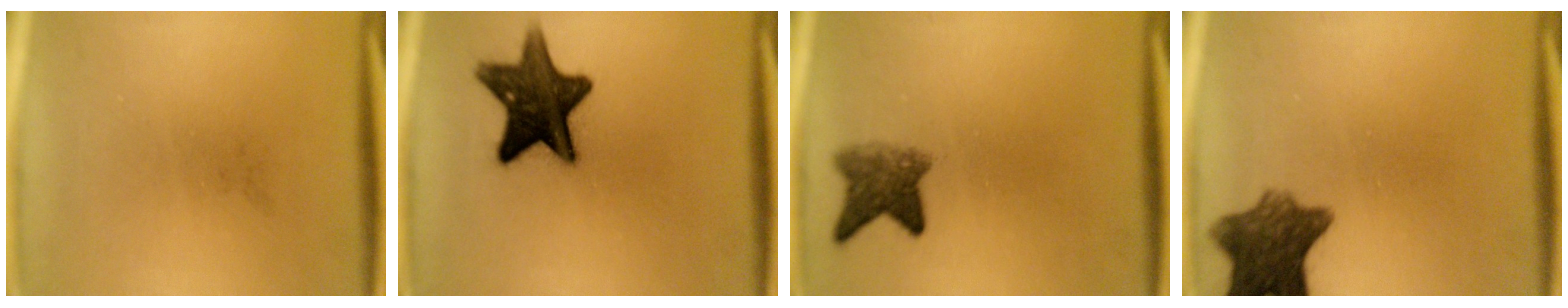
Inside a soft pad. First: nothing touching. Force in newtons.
{"total": 13.7}
{"total": 4.5}
{"total": 9.0}